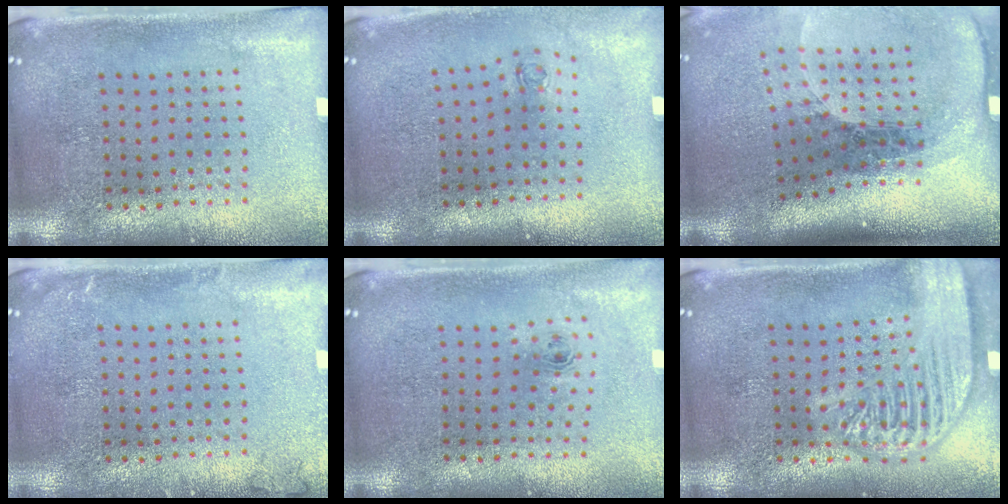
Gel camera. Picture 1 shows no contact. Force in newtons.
{"total": 0.7, "press": 0.3, "slide": 0.6}
{"total": 2.4, "press": 1.7, "slide": 1.7}
{"total": 1.0, "press": 1.0, "slide": 0.1}
{"total": 0.7, "press": 0.3, "slide": 0.6}
{"total": 3.2, "press": 3.2, "slide": 0.4}